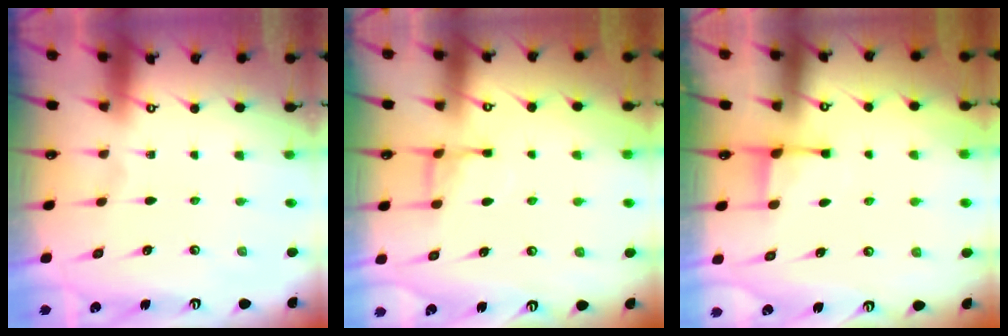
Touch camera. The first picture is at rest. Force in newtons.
{"total": 7.7, "press": 7.7, "slide": 0.4}
{"total": 2.7, "press": 2.6, "slide": 0.7}